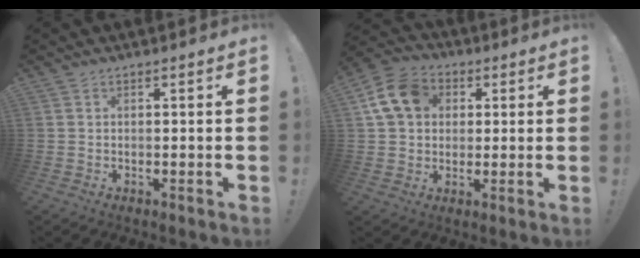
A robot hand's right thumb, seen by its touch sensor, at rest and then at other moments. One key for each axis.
{"total": 13.4, "fx": 4.2, "fy": 10.7, "fz": 6.9, "tx": -0.111, "ty": 0.000, "tz": 0.087}